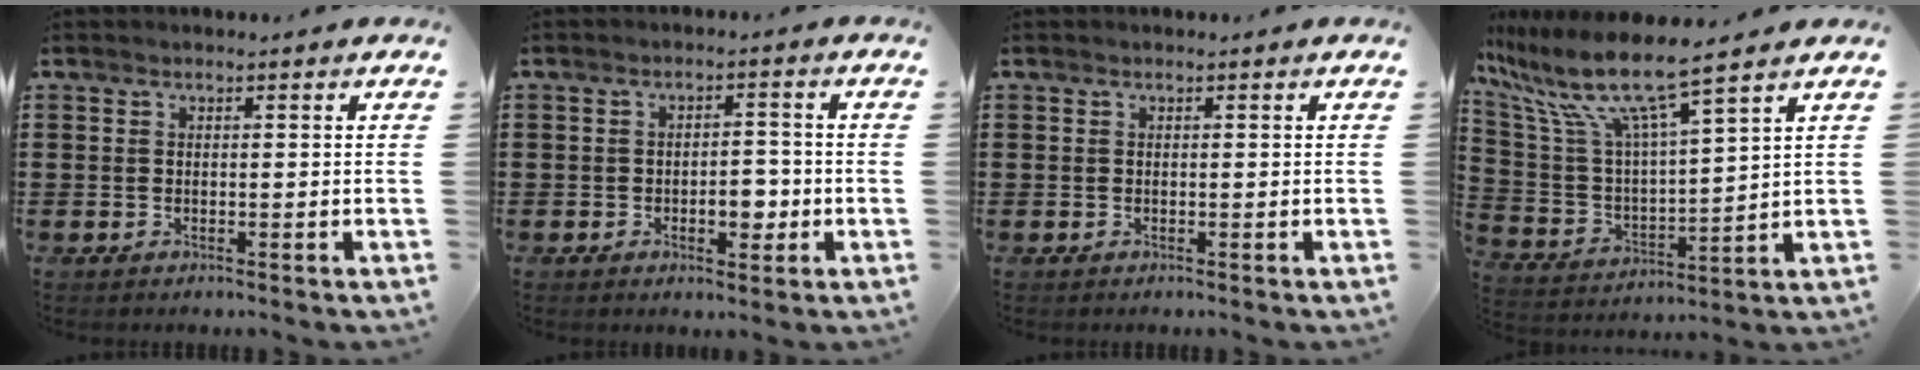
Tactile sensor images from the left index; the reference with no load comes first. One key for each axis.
{"total": 4.4, "fx": -1.3, "fy": 2.3, "fz": 3.5, "tx": -0.056, "ty": 0.002, "tz": -0.025}
{"total": 0.0}
{"total": 10.2, "fx": 8.0, "fy": 0.5, "fz": 6.2, "tx": -0.161, "ty": -0.054, "tz": 0.131}